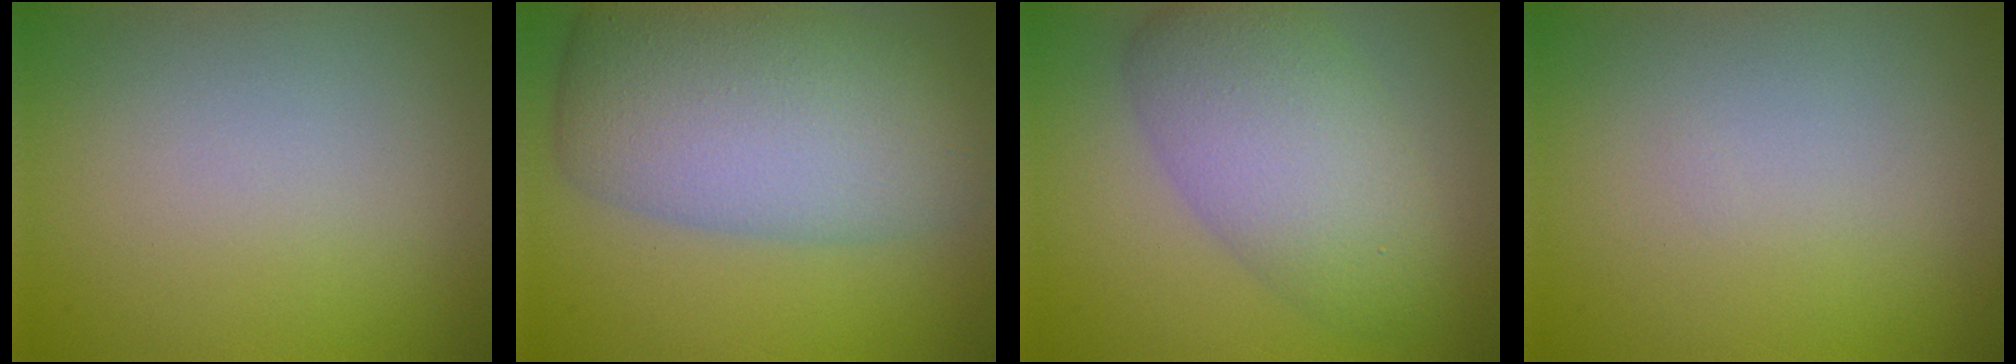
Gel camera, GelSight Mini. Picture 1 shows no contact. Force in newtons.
{"total": 9.4, "press": 9.3, "slide": 0.5}
{"total": 6.3, "press": 6.3, "slide": 0.3}
{"total": 0.0}